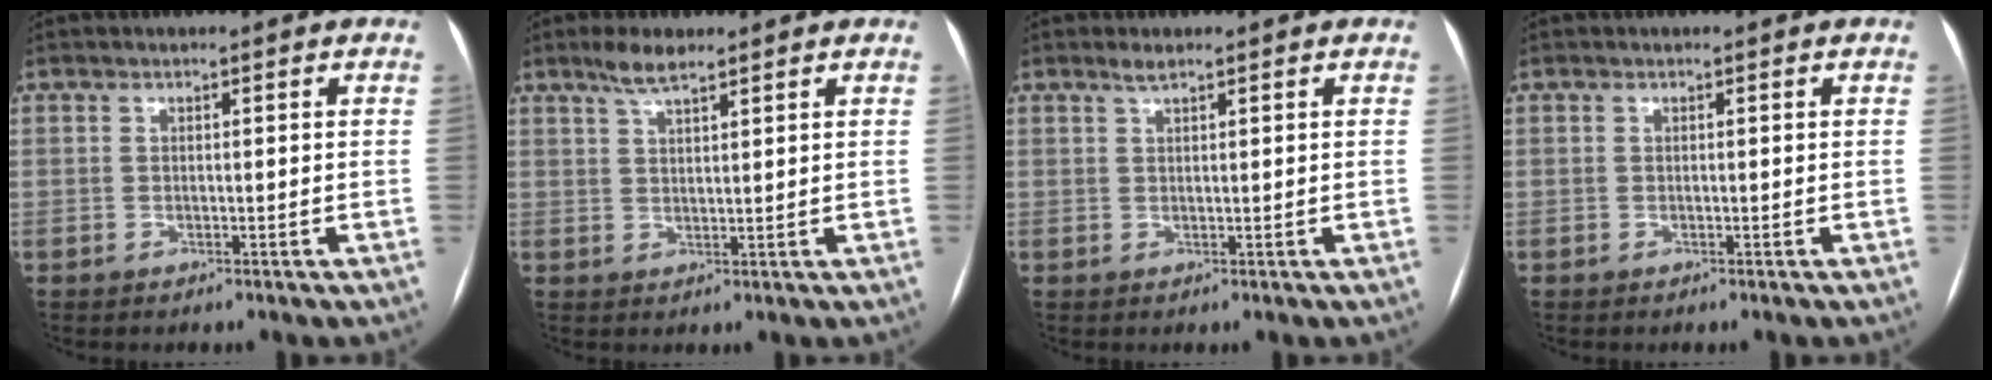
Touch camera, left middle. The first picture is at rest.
{"total": 3.7, "force": [2.9, 0.6, 2.3], "torque": [-0.048, 0.005, 0.056]}
{"total": 1.3, "force": [1.0, 0.1, 0.8], "torque": [-0.016, 0.003, 0.021]}
{"total": 0.0}